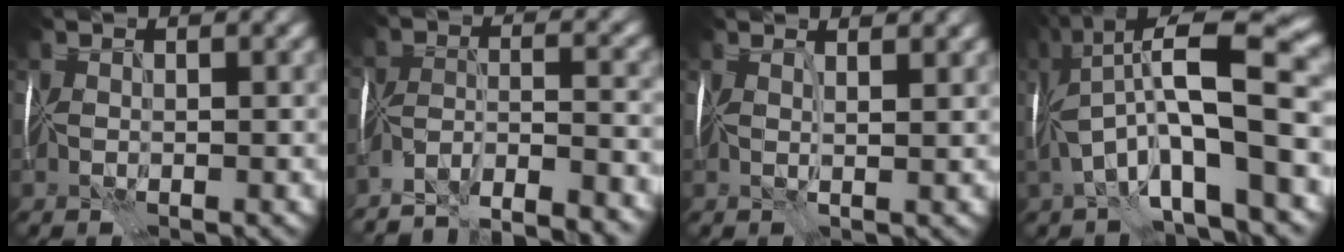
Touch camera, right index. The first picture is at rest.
{"total": 10.8, "force": [-10.1, 1.0, 3.5], "torque": [-0.052, -0.009, -0.145]}
{"total": 2.0, "force": [1.5, -0.2, 1.3], "torque": [-0.011, 0.002, 0.008]}
{"total": 11.9, "force": [-0.4, 3.3, 11.5], "torque": [-0.204, 0.017, -0.008]}